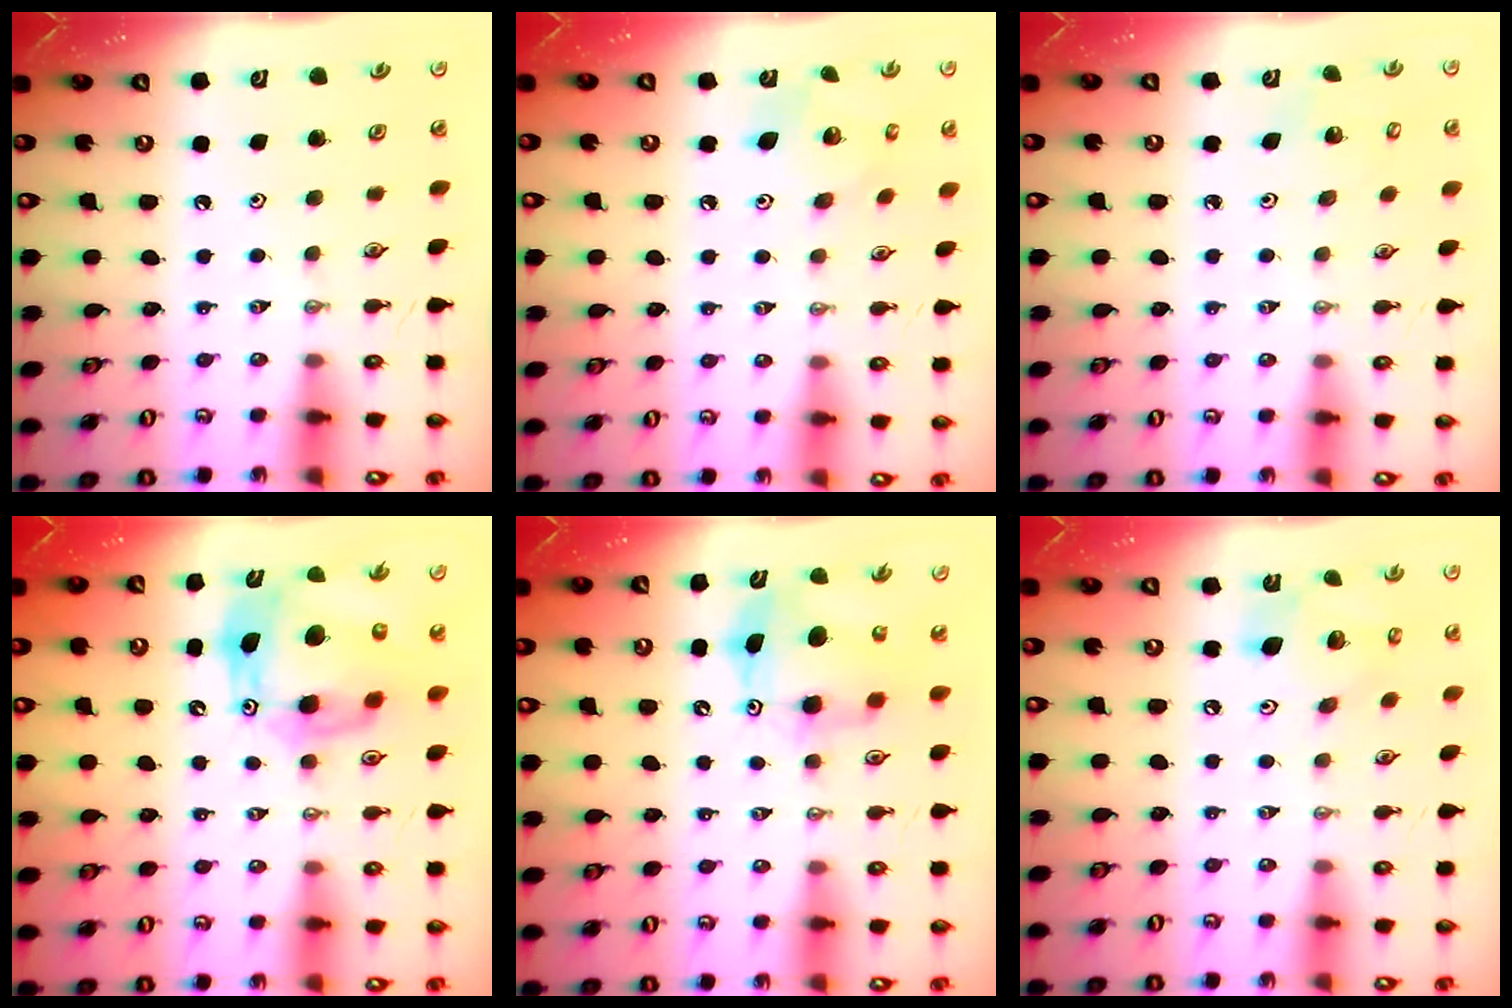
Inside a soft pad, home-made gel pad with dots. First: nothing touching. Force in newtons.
{"total": 8.9, "press": 8.9, "slide": 0.2}
{"total": 3.7, "press": 3.7, "slide": 0.3}
{"total": 15.6, "press": 15.5, "slide": 1.4}
{"total": 9.7, "press": 9.7, "slide": 0.6}
{"total": 12.6, "press": 12.5, "slide": 2.2}